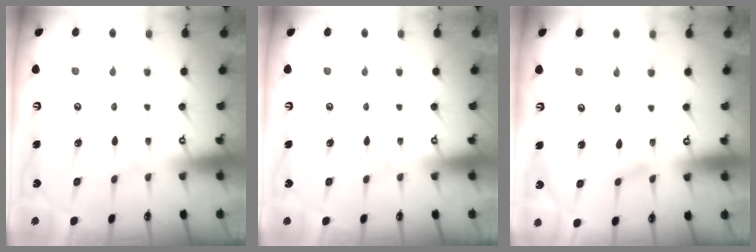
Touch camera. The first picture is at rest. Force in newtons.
{"total": 0.0}
{"total": 2.6, "press": 2.6, "slide": 0.4}